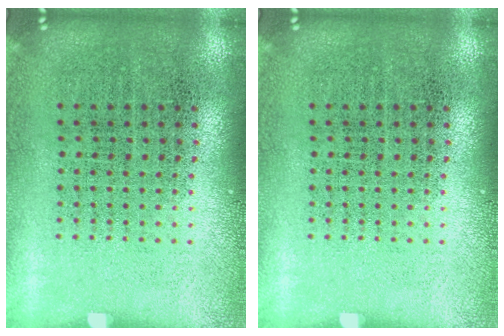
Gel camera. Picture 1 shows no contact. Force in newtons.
{"total": 0.0}